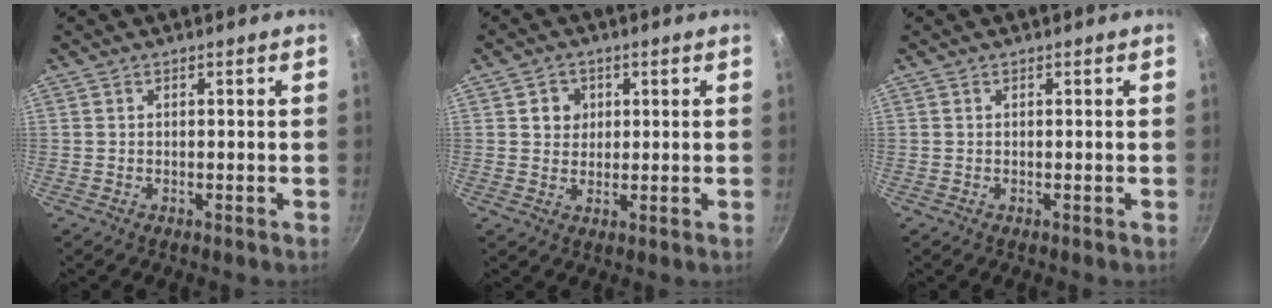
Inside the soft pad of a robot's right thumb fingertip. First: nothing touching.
{"total": 4.1, "force": [1.2, 3.7, 1.3], "torque": [0.005, 0.000, 0.016]}
{"total": 0.0}